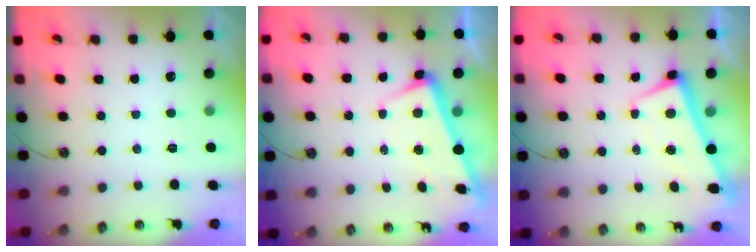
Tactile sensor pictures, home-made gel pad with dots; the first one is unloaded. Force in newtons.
{"total": 3.0, "press": 2.9, "slide": 0.8}
{"total": 2.6, "press": 2.5, "slide": 0.3}